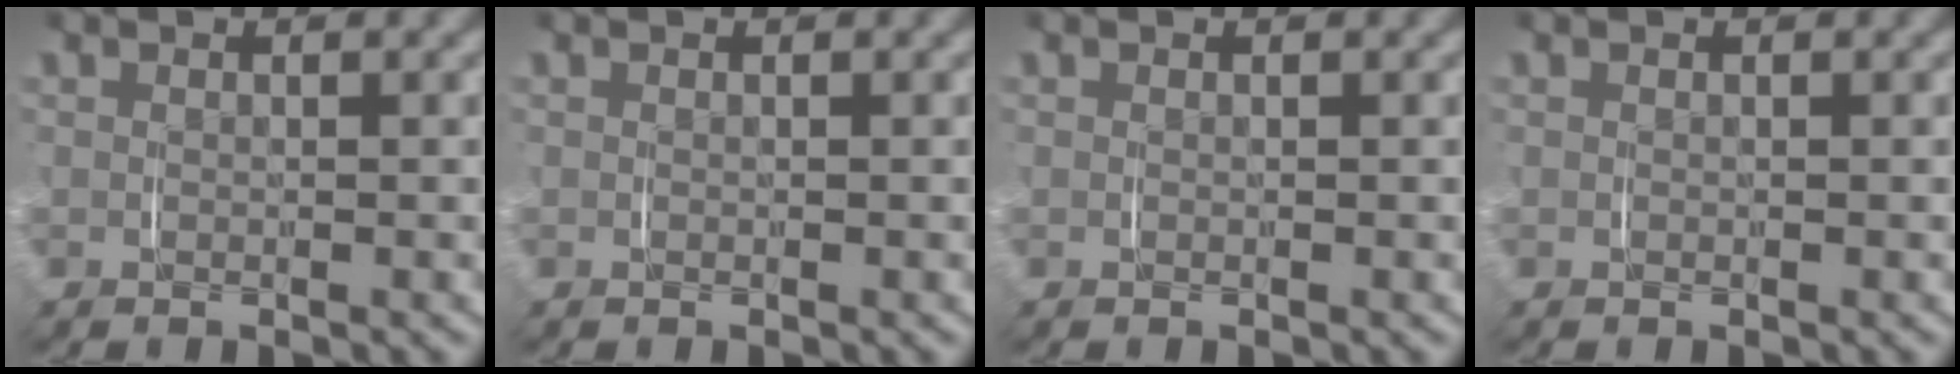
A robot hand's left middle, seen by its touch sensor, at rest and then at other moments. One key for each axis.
{"total": 0.0}
{"total": 0.0}
{"total": 0.0}